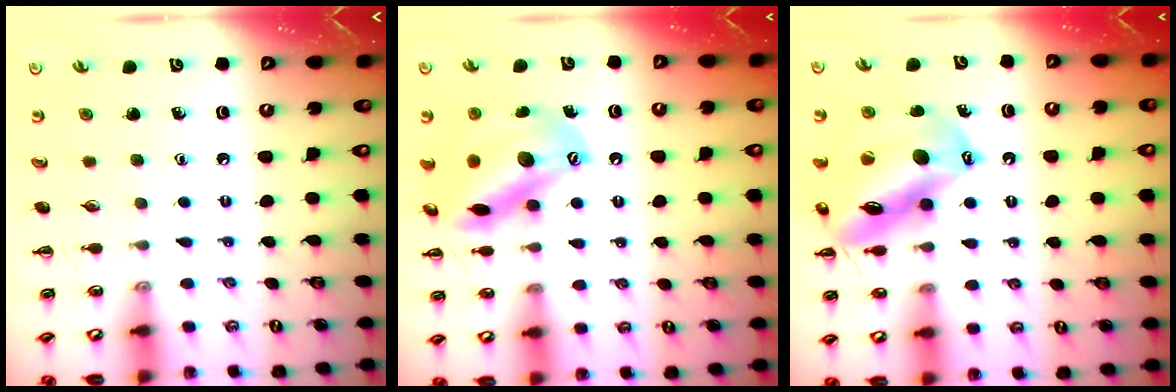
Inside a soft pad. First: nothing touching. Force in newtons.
{"total": 16.1, "press": 16.1, "slide": 1.3}
{"total": 17.7, "press": 17.4, "slide": 3.2}